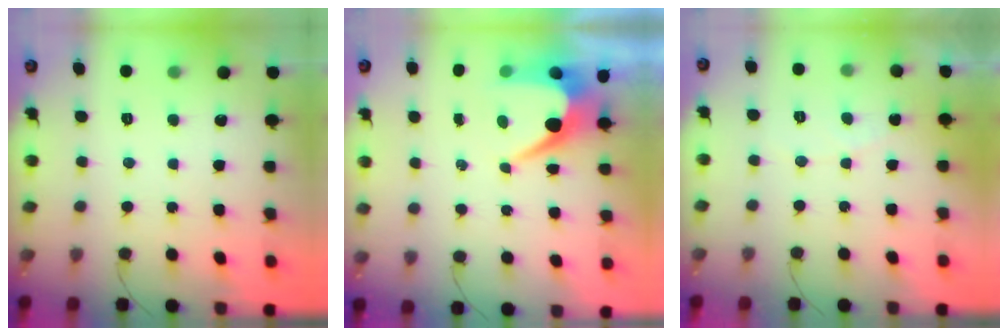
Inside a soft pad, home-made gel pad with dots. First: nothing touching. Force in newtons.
{"total": 7.6, "press": 7.5, "slide": 0.6}
{"total": 2.8, "press": 2.8, "slide": 0.1}